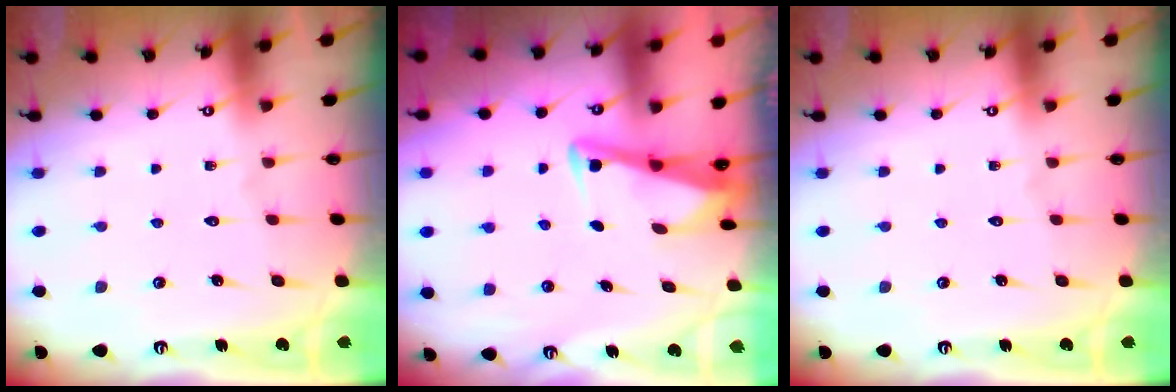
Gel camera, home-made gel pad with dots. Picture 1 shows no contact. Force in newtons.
{"total": 3.3, "press": 3.3, "slide": 0.4}
{"total": 0.0}